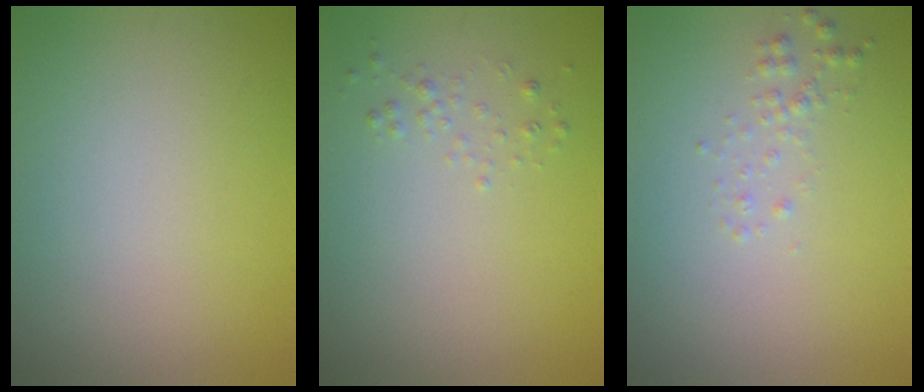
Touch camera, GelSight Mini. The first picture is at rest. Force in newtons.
{"total": 0.7, "press": 0.7, "slide": 0.1}
{"total": 1.1, "press": 1.1, "slide": 0.0}